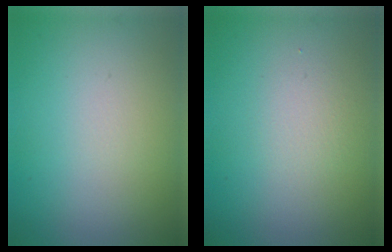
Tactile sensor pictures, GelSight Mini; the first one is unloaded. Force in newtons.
{"total": 1.3, "press": 1.3, "slide": 0.1}